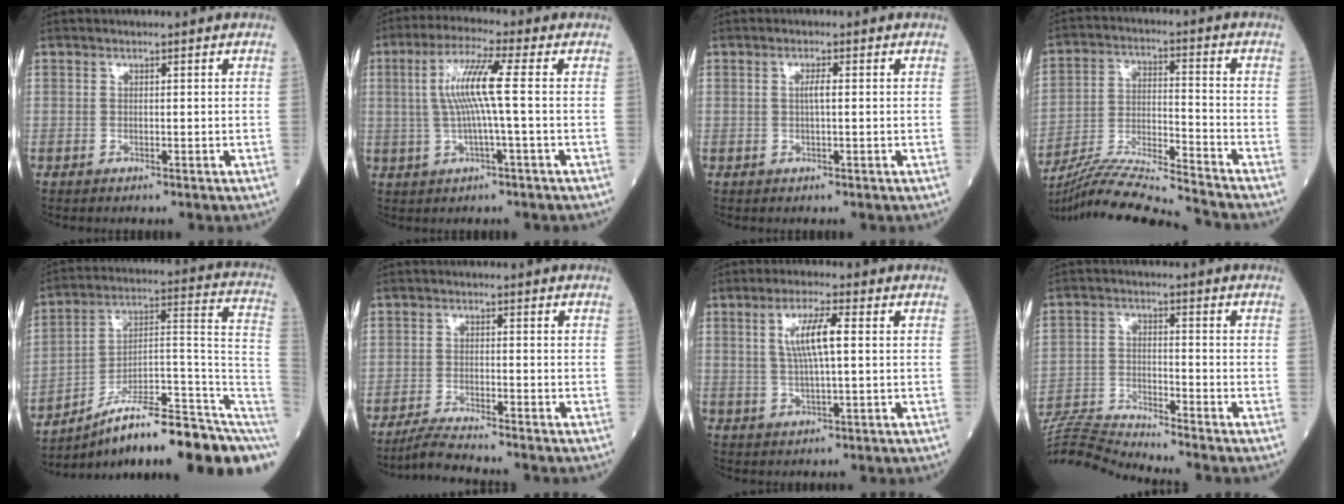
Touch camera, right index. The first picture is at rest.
{"total": 8.1, "force": [0.6, -0.3, 8.1], "torque": [-0.165, 0.014, 0.010]}
{"total": 1.5, "force": [0.1, 0.1, 1.5], "torque": [-0.029, 0.003, 0.000]}
{"total": 17.6, "force": [-16.6, -1.3, 5.9], "torque": [-0.119, -0.014, -0.285]}
{"total": 21.1, "force": [-13.4, 4.2, 15.7], "torque": [-0.145, 0.059, -0.201]}
{"total": 4.7, "force": [-4.4, -0.9, 1.5], "torque": [-0.032, -0.020, -0.083]}
{"total": 6.5, "force": [1.4, 0.8, 6.4], "torque": [-0.123, 0.007, 0.027]}
{"total": 9.4, "force": [-9.1, -2.3, 0.6], "torque": [-0.015, -0.002, -0.175]}